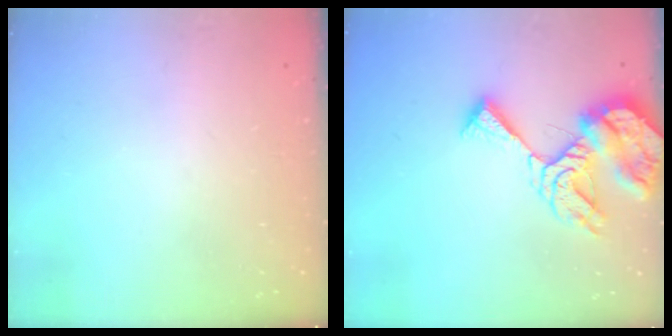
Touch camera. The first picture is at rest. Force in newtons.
{"total": 12.1, "press": 12.0, "slide": 1.4}